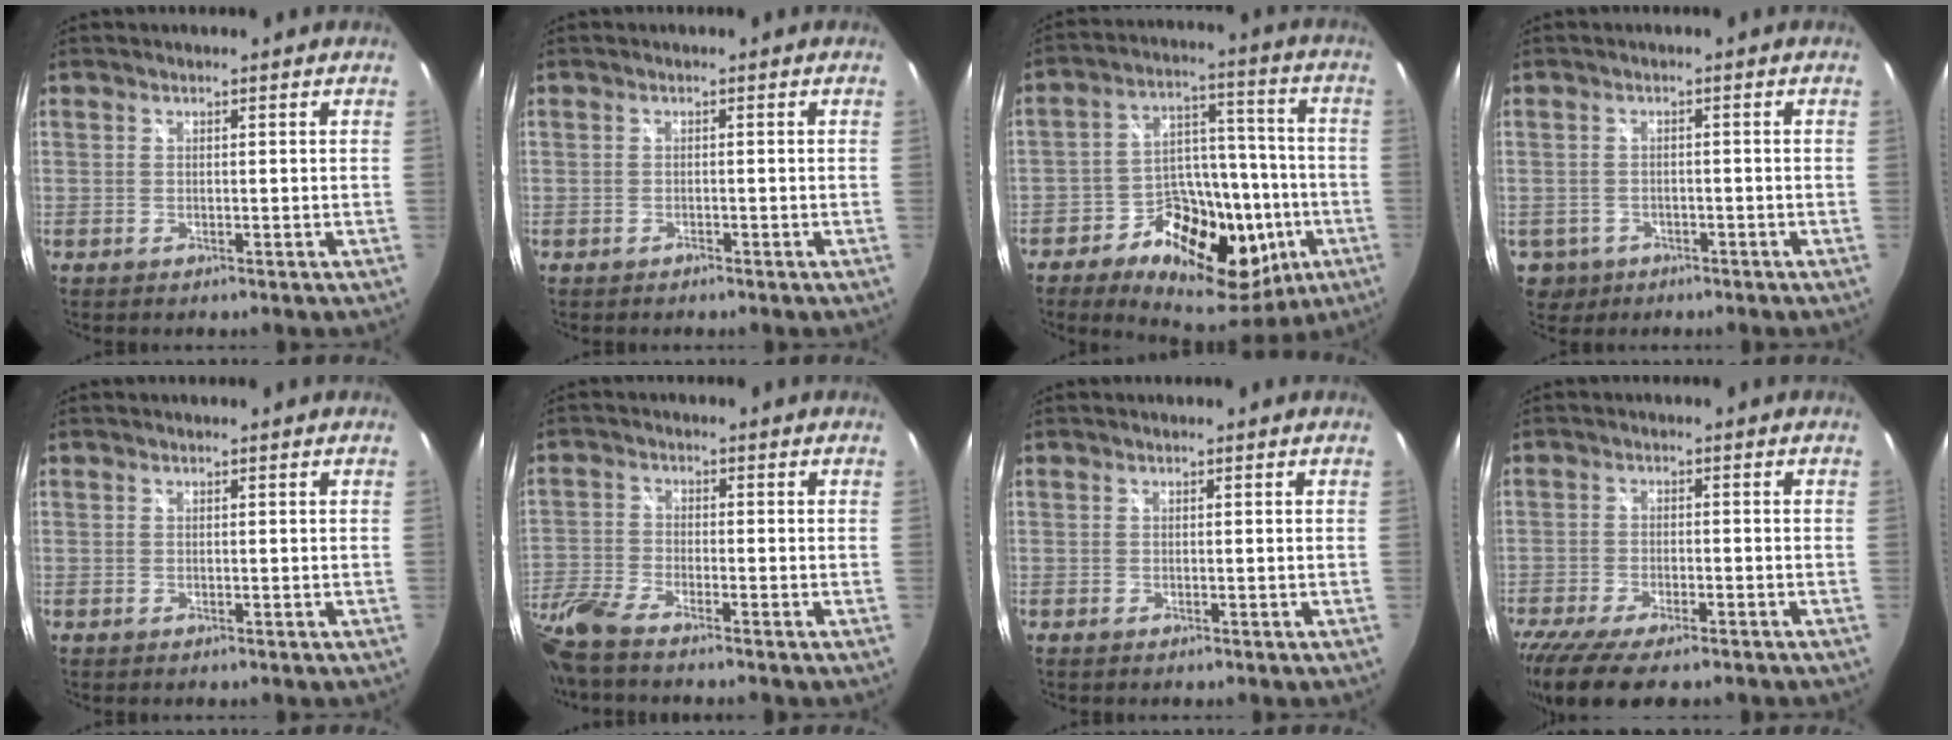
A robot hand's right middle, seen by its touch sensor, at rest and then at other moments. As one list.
[{"total": 0.5, "force": [-0.5, 0.2, -0.1], "torque": [0.001, -0.001, -0.011]}, {"total": 20.6, "force": [-8.9, 12.9, 13.5], "torque": [-0.242, 0.015, -0.128]}, {"total": 5.4, "force": [-2.2, 4.7, 1.5], "torque": [-0.049, -0.005, -0.023]}, {"total": 0.0}, {"total": 9.7, "force": [-8.0, 1.6, 5.2], "torque": [-0.137, -0.024, -0.167]}, {"total": 0.0}, {"total": 12.8, "force": [-10.1, 3.2, 7.2], "torque": [-0.164, -0.051, -0.169]}]